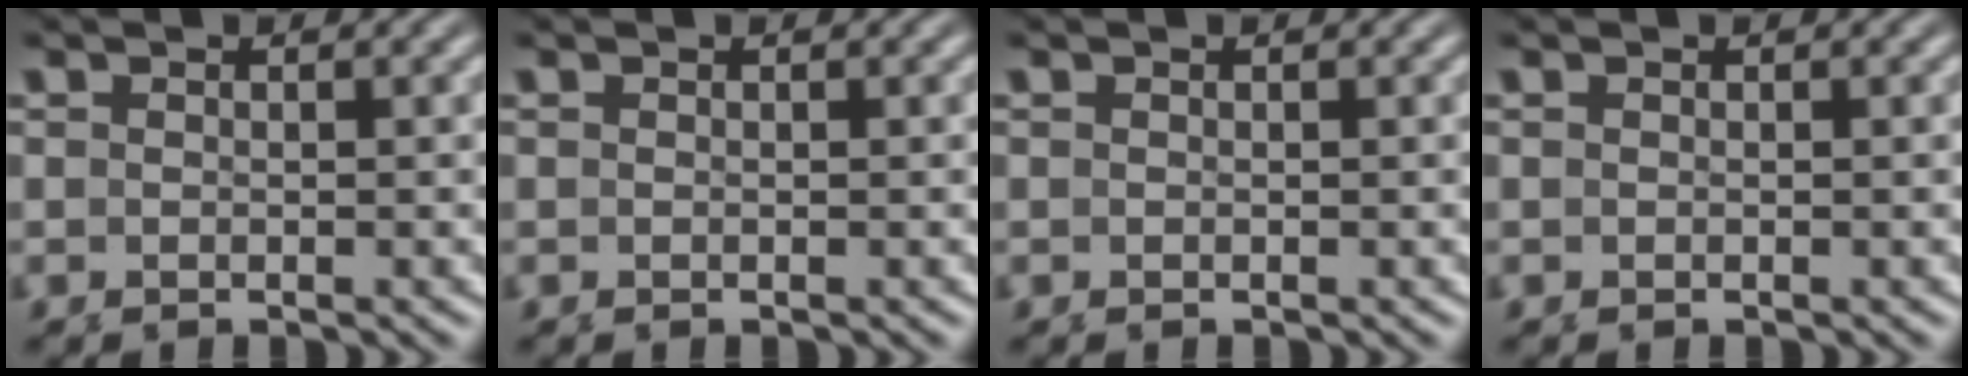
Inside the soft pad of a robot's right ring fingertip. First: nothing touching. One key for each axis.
{"total": 0.0}
{"total": 0.0}
{"total": 0.0}